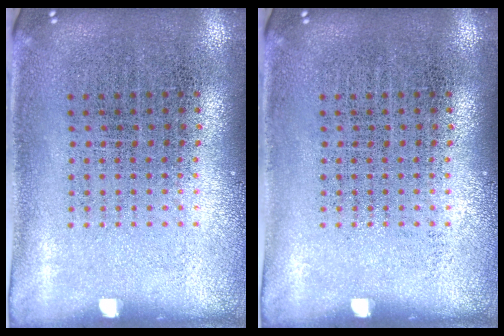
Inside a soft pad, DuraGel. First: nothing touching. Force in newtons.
{"total": 0.0}